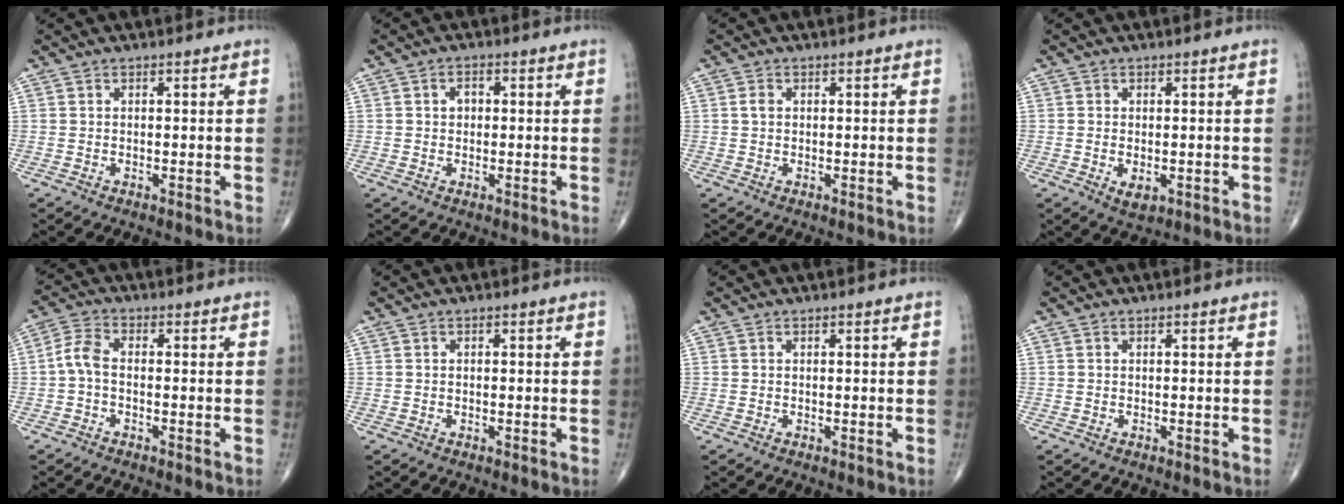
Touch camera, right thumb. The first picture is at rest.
{"total": 2.2, "force": [0.3, 1.7, 1.4], "torque": [-0.015, 0.008, 0.003]}
{"total": 1.3, "force": [0.2, 1.0, 0.8], "torque": [-0.014, 0.002, 0.003]}
{"total": 2.7, "force": [-0.6, 1.5, 2.2], "torque": [-0.034, -0.005, -0.005]}
{"total": 4.2, "force": [-0.9, 2.2, 3.5], "torque": [-0.075, 0.014, -0.027]}
{"total": 0.0}
{"total": 0.0}
{"total": 0.0}